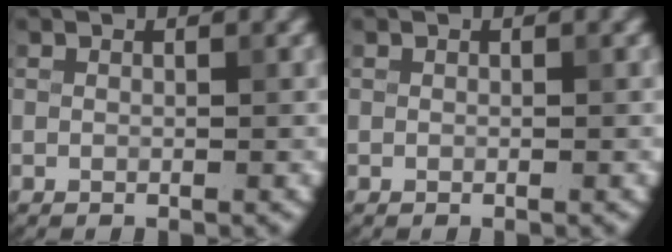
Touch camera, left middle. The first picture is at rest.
{"total": 0.0}